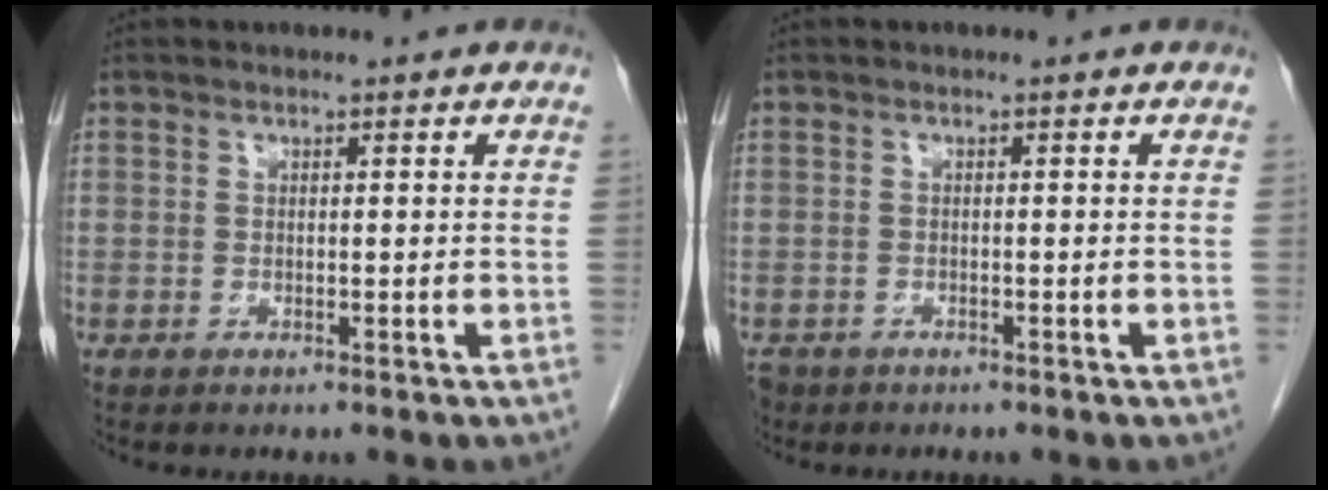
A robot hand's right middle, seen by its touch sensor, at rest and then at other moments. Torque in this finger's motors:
{"motor_torque": [0.43, -0.28, 0.06, 0.03]}